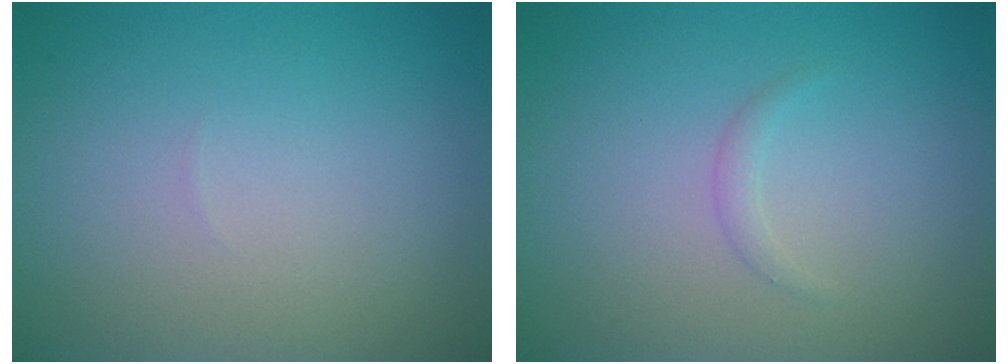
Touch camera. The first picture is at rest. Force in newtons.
{"total": 0.8, "press": 0.8, "slide": 0.1}